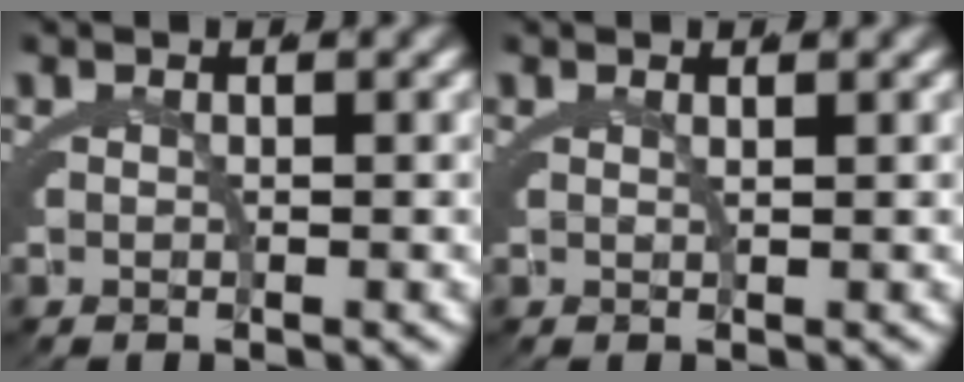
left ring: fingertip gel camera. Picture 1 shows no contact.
{"total": 0.7, "force": [0.5, -0.3, 0.3], "torque": [-0.013, -0.006, 0.015]}